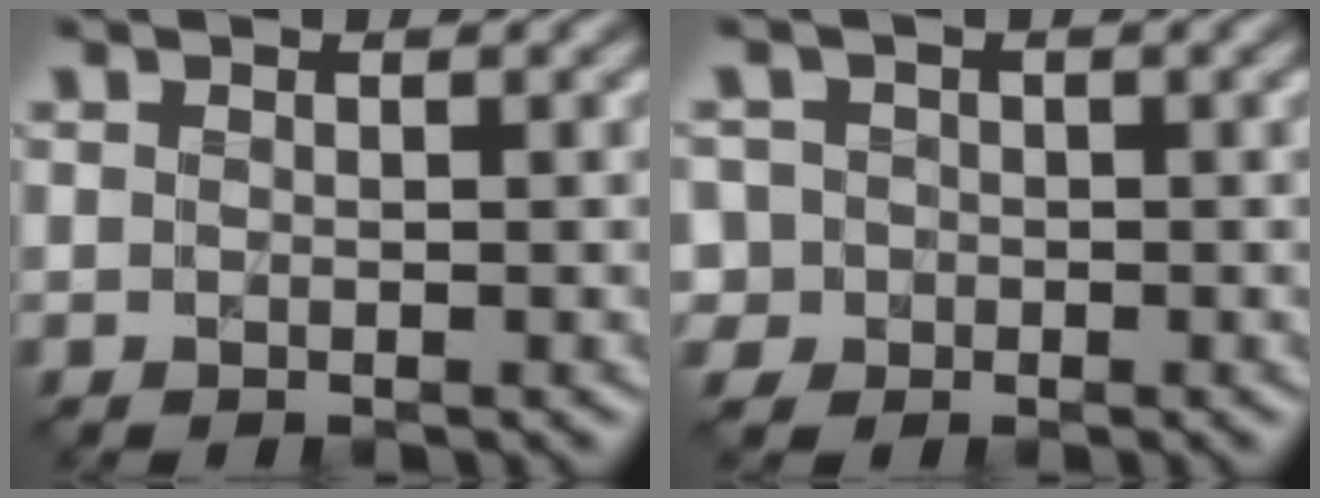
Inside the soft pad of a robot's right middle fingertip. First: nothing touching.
{"total": 3.6, "force": [-0.1, 3.5, 1.0], "torque": [-0.012, 0.022, -0.025]}